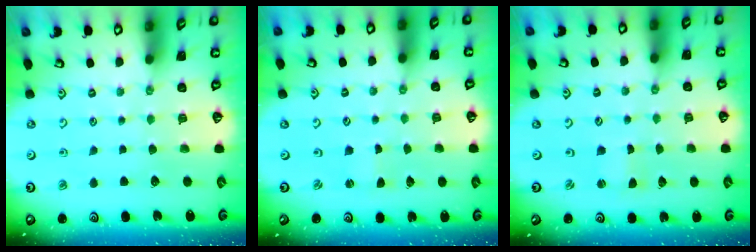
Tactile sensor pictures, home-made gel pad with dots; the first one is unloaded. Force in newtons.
{"total": 0.0}
{"total": 0.6, "press": 0.6, "slide": 0.1}